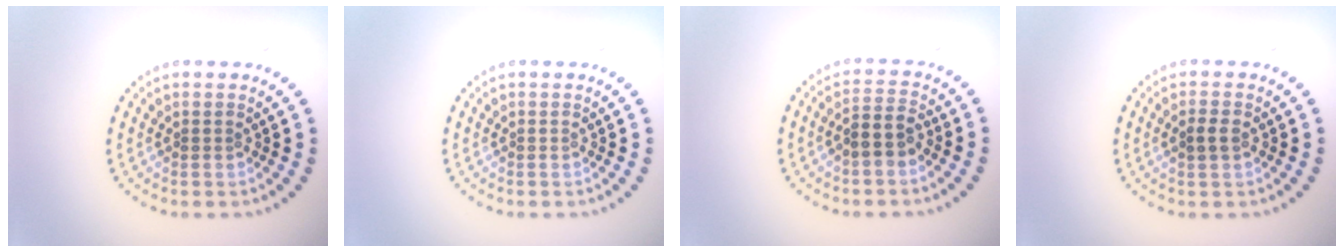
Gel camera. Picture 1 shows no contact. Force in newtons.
{"total": 0.0}
{"total": 2.3, "press": 2.0, "slide": 1.2}
{"total": 1.6, "press": 1.5, "slide": 0.2}